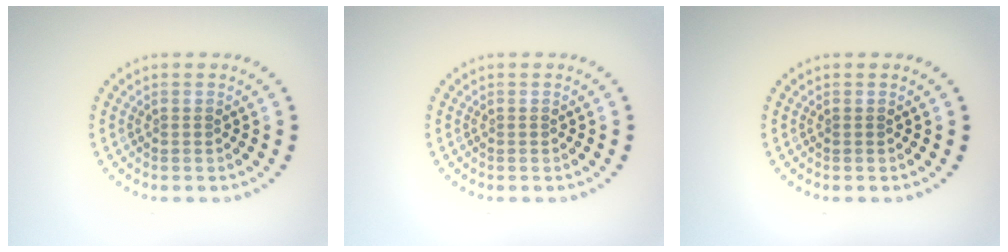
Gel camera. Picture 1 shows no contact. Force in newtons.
{"total": 0.0}
{"total": 0.0}